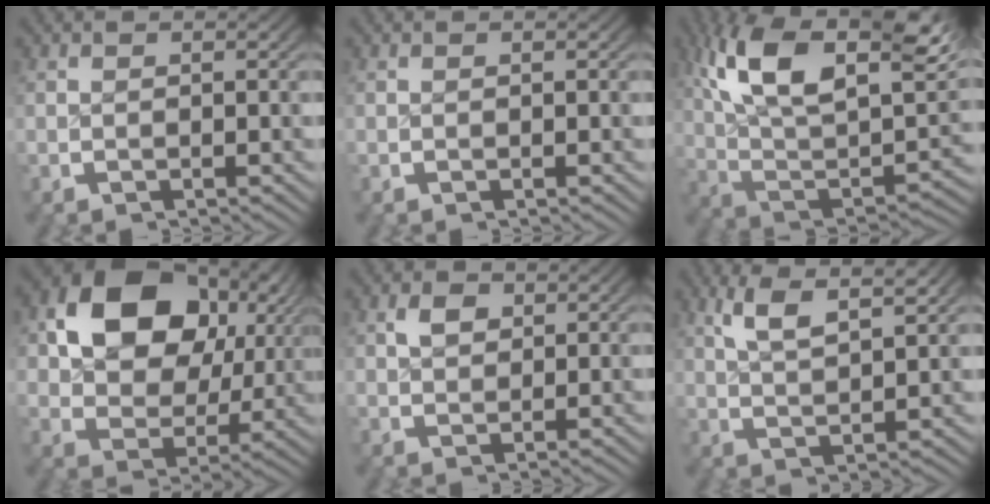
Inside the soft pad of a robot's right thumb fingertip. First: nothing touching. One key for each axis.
{"total": 0.0}
{"total": 18.6, "fx": 4.3, "fy": 11.8, "fz": 13.8, "tx": -0.269, "ty": -0.032, "tz": 0.074}
{"total": 12.9, "fx": 2.8, "fy": 8.8, "fz": 9.1, "tx": -0.177, "ty": -0.022, "tz": 0.056}
{"total": 2.1, "fx": 1.0, "fy": 1.4, "fz": 1.2, "tx": -0.018, "ty": -0.003, "tz": 0.022}
{"total": 4.6, "fx": 3.3, "fy": 1.0, "fz": 3.0, "tx": -0.057, "ty": 0.005, "tz": 0.064}